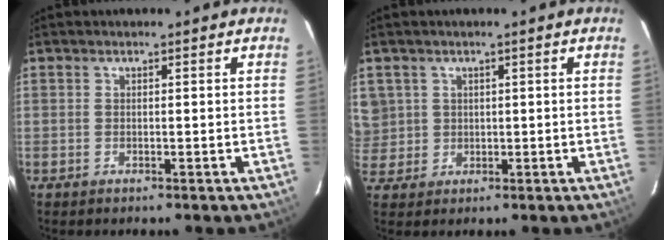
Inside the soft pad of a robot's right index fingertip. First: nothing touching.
{"total": 6.1, "force": [1.6, 5.8, 1.2], "torque": [-0.019, 0.012, 0.039]}